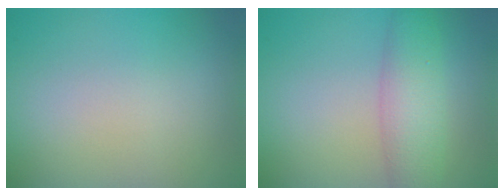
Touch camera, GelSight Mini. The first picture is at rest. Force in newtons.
{"total": 4.4, "press": 4.4, "slide": 0.1}